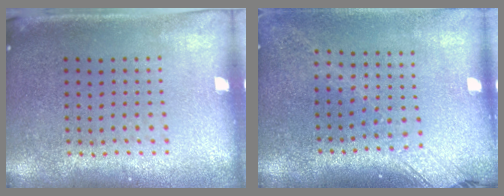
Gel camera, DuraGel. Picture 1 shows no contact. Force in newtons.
{"total": 2.1, "press": 1.6, "slide": 1.4}